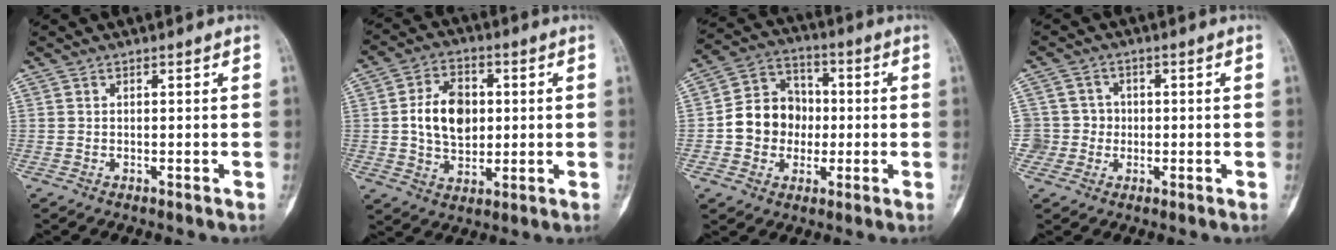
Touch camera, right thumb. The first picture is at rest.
{"total": 11.3, "force": [1.0, 7.9, 8.0], "torque": [-0.112, 0.003, 0.019]}
{"total": 11.6, "force": [-1.1, 10.2, 5.5], "torque": [-0.053, 0.031, -0.027]}
{"total": 4.5, "force": [-0.5, 4.5, -0.3], "torque": [0.042, 0.015, -0.015]}